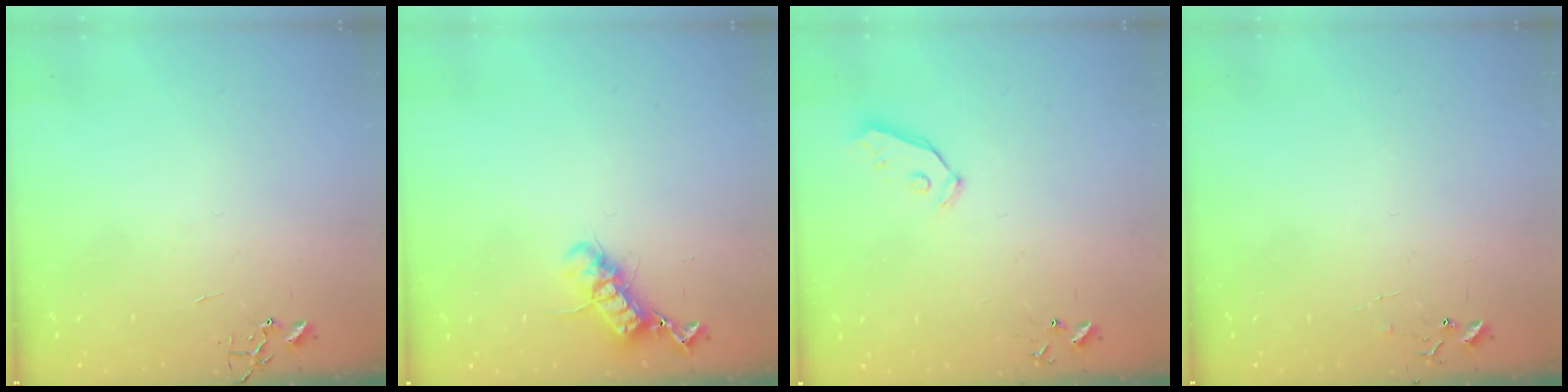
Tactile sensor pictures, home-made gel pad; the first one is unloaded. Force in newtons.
{"total": 12.0, "press": 11.9, "slide": 0.7}
{"total": 4.9, "press": 4.9, "slide": 0.2}
{"total": 6.9, "press": 6.9, "slide": 0.4}